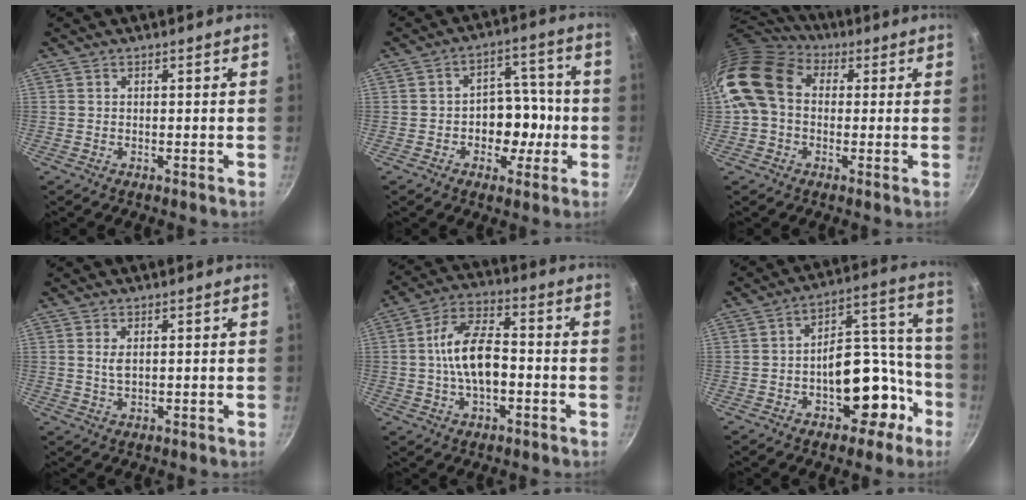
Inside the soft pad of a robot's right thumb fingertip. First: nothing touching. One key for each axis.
{"total": 9.5, "fx": -2.1, "fy": 7.2, "fz": 5.9, "tx": -0.024, "ty": 0.032, "tz": -0.034}
{"total": 13.9, "fx": 1.4, "fy": 10.5, "fz": 9.0, "tx": -0.151, "ty": 0.026, "tz": 0.007}
{"total": 2.1, "fx": 0.6, "fy": 1.0, "fz": 1.8, "tx": -0.034, "ty": -0.005, "tz": 0.012}
{"total": 12.1, "fx": -1.5, "fy": 6.6, "fz": 10.0, "tx": -0.163, "ty": 0.038, "tz": -0.034}
{"total": 15.4, "fx": -6.2, "fy": 9.5, "fz": 10.4, "tx": -0.077, "ty": 0.094, "tz": -0.076}